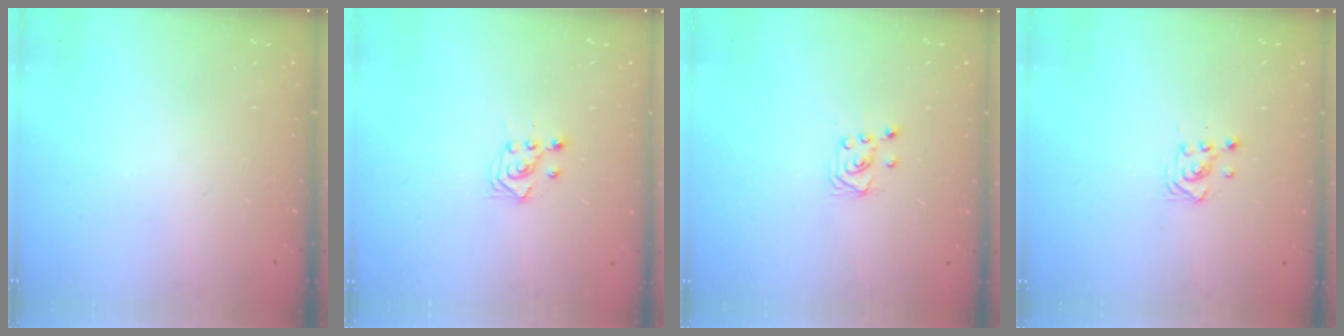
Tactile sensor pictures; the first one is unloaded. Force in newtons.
{"total": 3.1, "press": 3.0, "slide": 0.9}
{"total": 2.0, "press": 2.0, "slide": 0.2}
{"total": 3.1, "press": 3.1, "slide": 0.2}